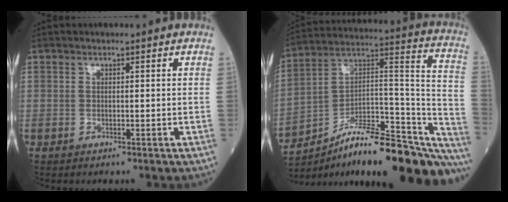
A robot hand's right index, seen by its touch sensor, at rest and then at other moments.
{"total": 26.8, "force": [-20.6, 5.6, 16.2], "torque": [-0.166, 0.038, -0.309]}